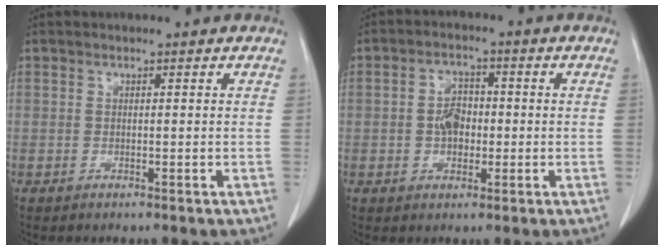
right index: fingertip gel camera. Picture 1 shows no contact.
{"total": 4.4, "force": [-0.5, 3.0, 3.2], "torque": [-0.061, 0.010, -0.009]}